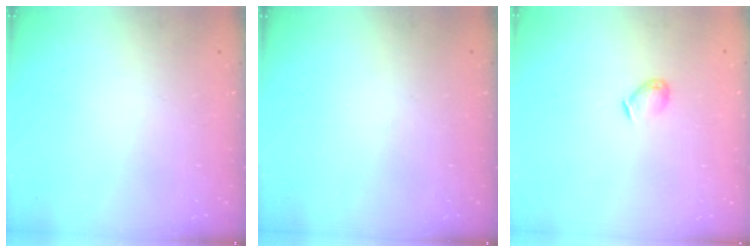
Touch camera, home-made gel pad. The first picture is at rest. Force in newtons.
{"total": 0.0}
{"total": 4.3, "press": 4.2, "slide": 0.8}